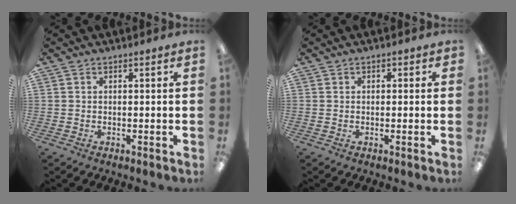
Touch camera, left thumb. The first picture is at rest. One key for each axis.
{"total": 0.7, "fx": -0.1, "fy": 0.7, "fz": 0.1, "tx": -0.001, "ty": 0.004, "tz": -0.003}